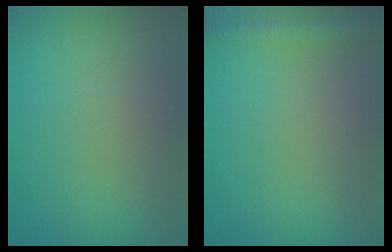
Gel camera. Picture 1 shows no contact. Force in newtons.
{"total": 2.7, "press": 2.7, "slide": 0.2}